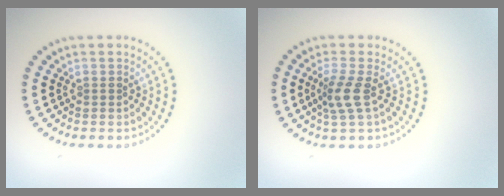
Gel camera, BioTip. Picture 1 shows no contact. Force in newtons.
{"total": 2.5, "press": 1.8, "slide": 1.7}